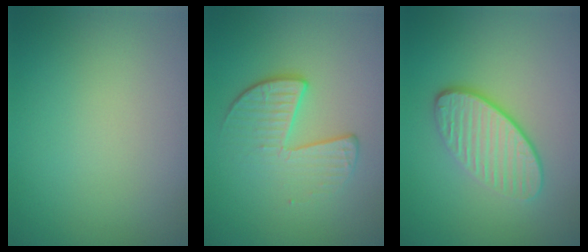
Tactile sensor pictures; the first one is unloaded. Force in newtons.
{"total": 3.9, "press": 2.5, "slide": 3.0}
{"total": 4.1, "press": 3.1, "slide": 2.7}